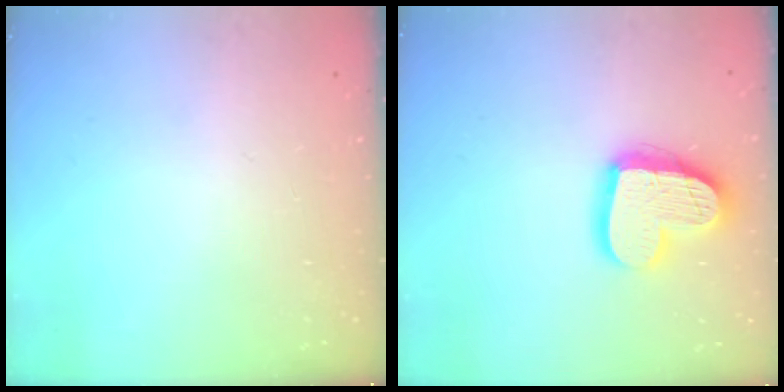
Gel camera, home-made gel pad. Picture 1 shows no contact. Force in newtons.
{"total": 16.9, "press": 16.9, "slide": 1.6}